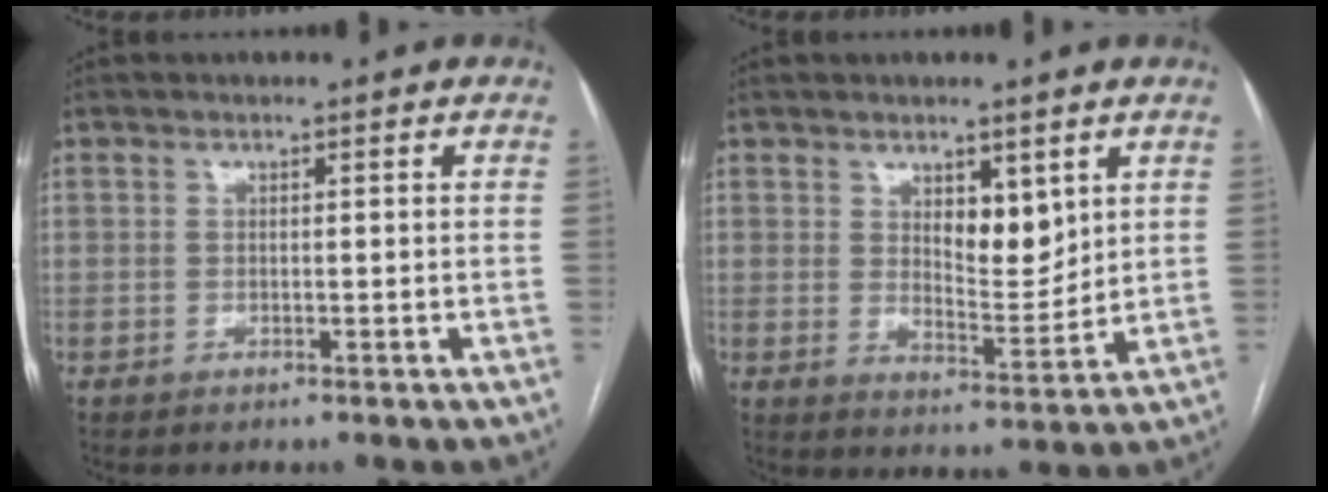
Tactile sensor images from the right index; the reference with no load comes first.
{"total": 6.0, "force": [2.8, 2.5, 4.7], "torque": [-0.078, -0.010, 0.054]}